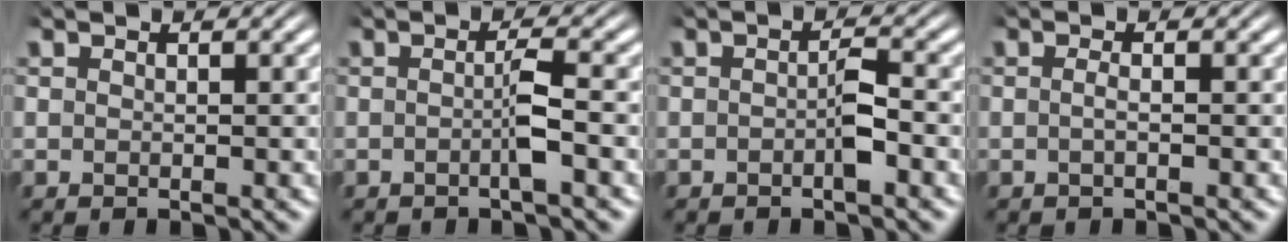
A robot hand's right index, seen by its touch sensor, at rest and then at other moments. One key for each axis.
{"total": 1.9, "fx": -0.7, "fy": -0.1, "fz": 1.8, "tx": -0.021, "ty": 0.006, "tz": -0.017}
{"total": 1.6, "fx": -0.7, "fy": 0.1, "fz": 1.4, "tx": -0.015, "ty": 0.003, "tz": -0.013}
{"total": 0.9, "fx": -0.5, "fy": -0.1, "fz": 0.8, "tx": -0.019, "ty": -0.005, "tz": -0.009}